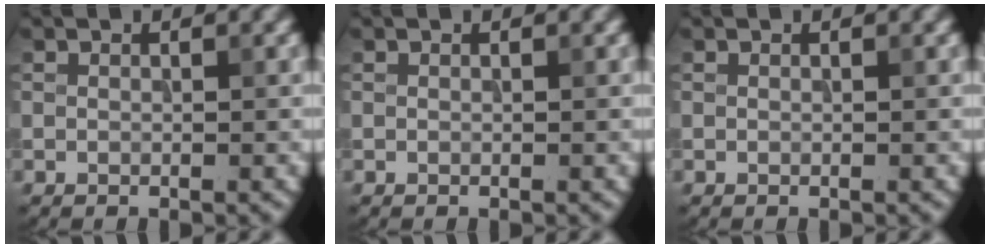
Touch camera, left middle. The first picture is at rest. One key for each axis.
{"total": 0.0}
{"total": 0.0}